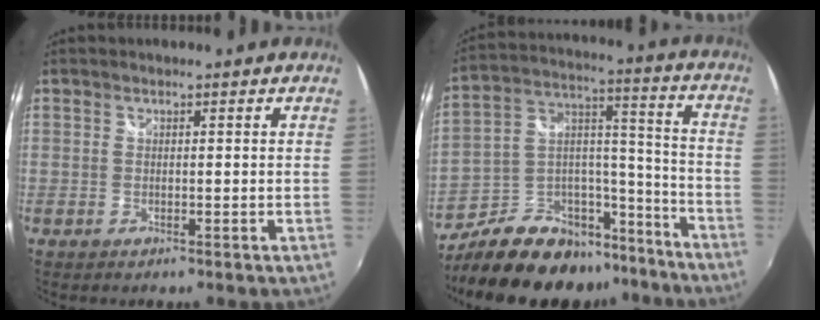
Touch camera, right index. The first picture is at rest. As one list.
[{"total": 20.4, "force": [-15.4, 10.4, 8.4], "torque": [-0.167, 0.066, -0.220]}]